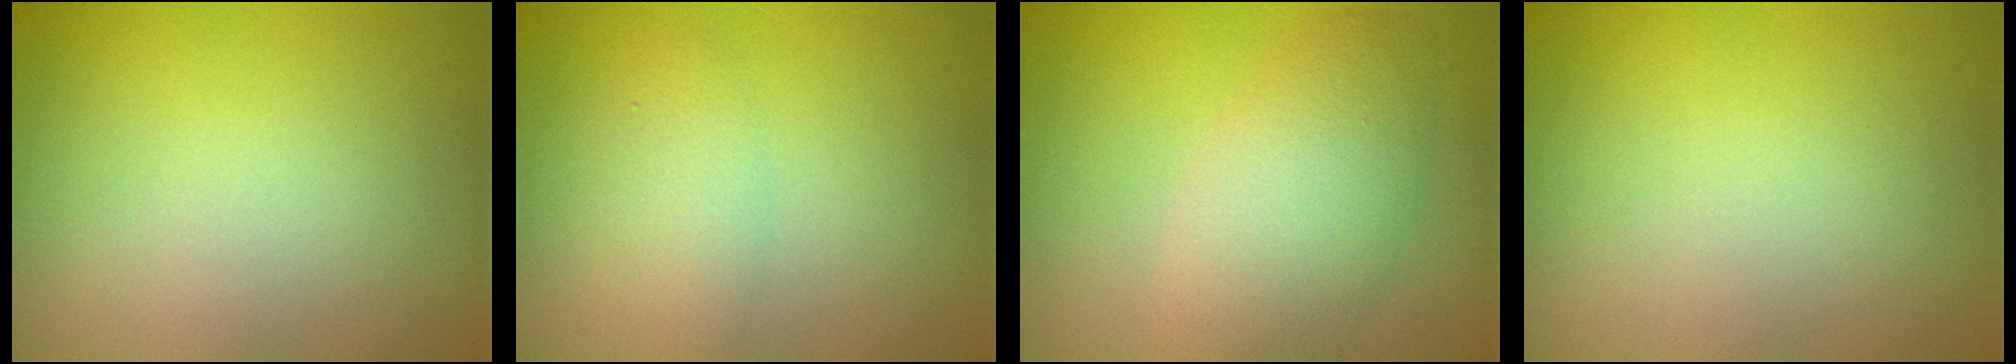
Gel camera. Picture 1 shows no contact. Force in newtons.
{"total": 2.6, "press": 2.6, "slide": 0.2}
{"total": 5.8, "press": 5.7, "slide": 0.4}
{"total": 0.0}